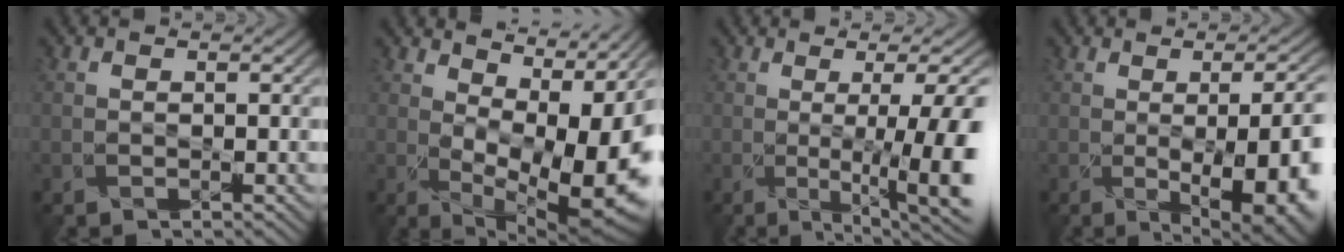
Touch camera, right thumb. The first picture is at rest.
{"total": 10.6, "force": [1.8, 5.8, 8.6], "torque": [-0.122, -0.023, 0.062]}
{"total": 11.6, "force": [-1.0, 3.3, 11.0], "torque": [-0.127, 0.008, 0.003]}
{"total": 15.1, "force": [-3.3, 6.6, 13.2], "torque": [-0.128, -0.018, -0.014]}